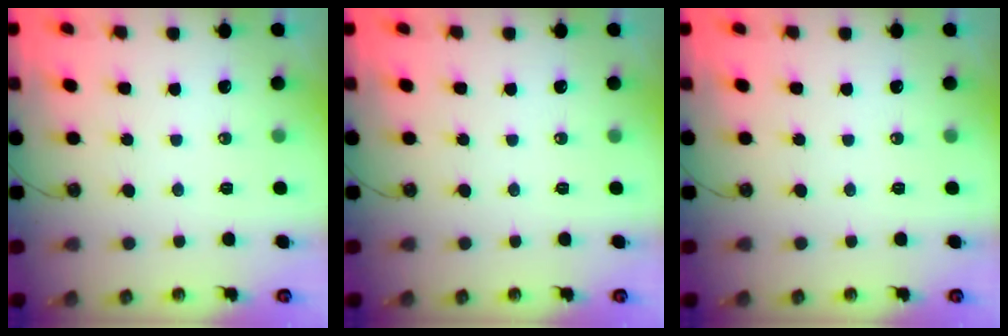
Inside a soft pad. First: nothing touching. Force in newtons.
{"total": 0.0}
{"total": 0.0}